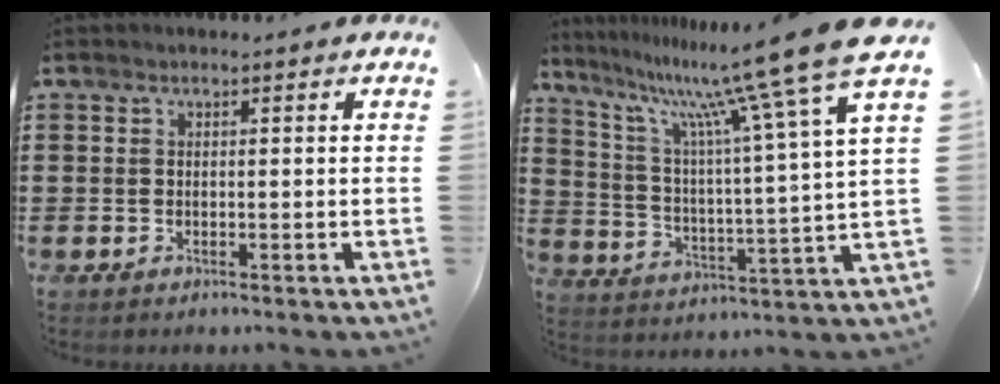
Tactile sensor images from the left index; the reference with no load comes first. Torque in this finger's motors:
{"motor_torque": [1.87, -0.27, 1.02, 0.21]}